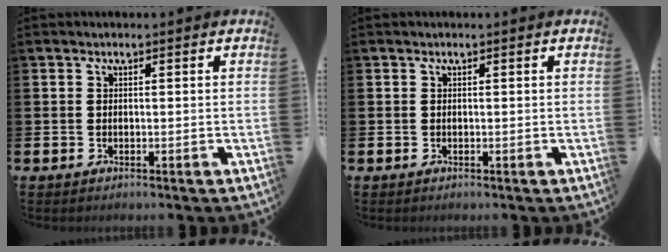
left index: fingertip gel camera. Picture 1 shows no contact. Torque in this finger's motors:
{"motor_torque": [-0.01, 0.03, 0.00, 0.00]}